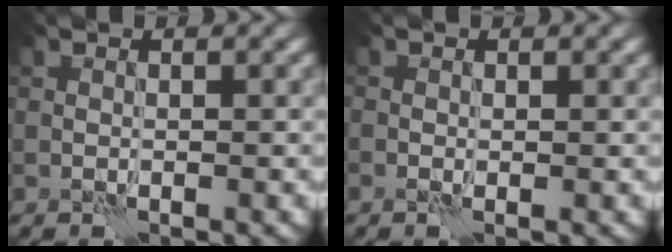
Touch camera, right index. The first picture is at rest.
{"total": 0.6, "force": [-0.1, 0.2, 0.5], "torque": [-0.011, -0.003, -0.003]}